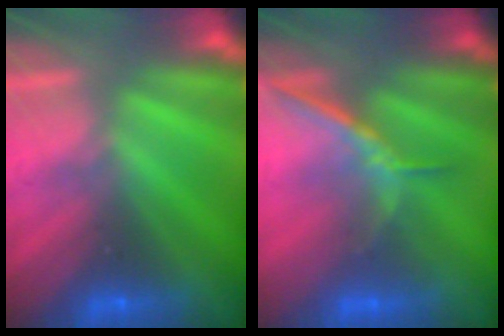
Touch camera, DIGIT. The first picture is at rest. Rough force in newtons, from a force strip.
{"total": 1.3}